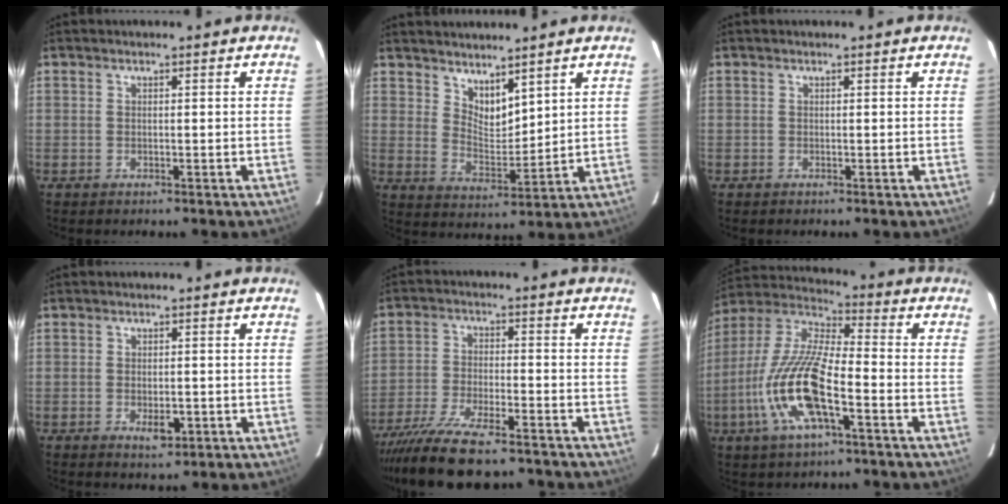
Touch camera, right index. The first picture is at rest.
{"total": 6.3, "force": [5.1, 2.6, 2.8], "torque": [-0.038, -0.006, 0.095]}
{"total": 0.0}
{"total": 3.6, "force": [-1.3, 1.8, 2.8], "torque": [-0.051, -0.006, -0.016]}
{"total": 15.3, "force": [-12.5, 3.5, 8.2], "torque": [-0.177, -0.040, -0.214]}
{"total": 17.1, "force": [-6.5, 4.7, 15.1], "torque": [-0.313, -0.012, -0.134]}